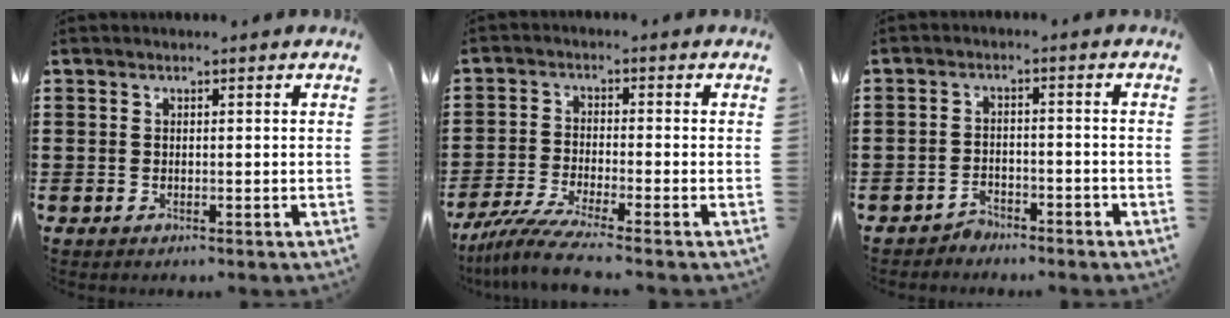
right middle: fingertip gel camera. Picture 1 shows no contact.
{"total": 5.7, "force": [-4.6, -0.3, 3.3], "torque": [-0.083, -0.026, -0.092]}
{"total": 2.7, "force": [-2.6, 0.7, 0.1], "torque": [-0.008, 0.004, -0.055]}